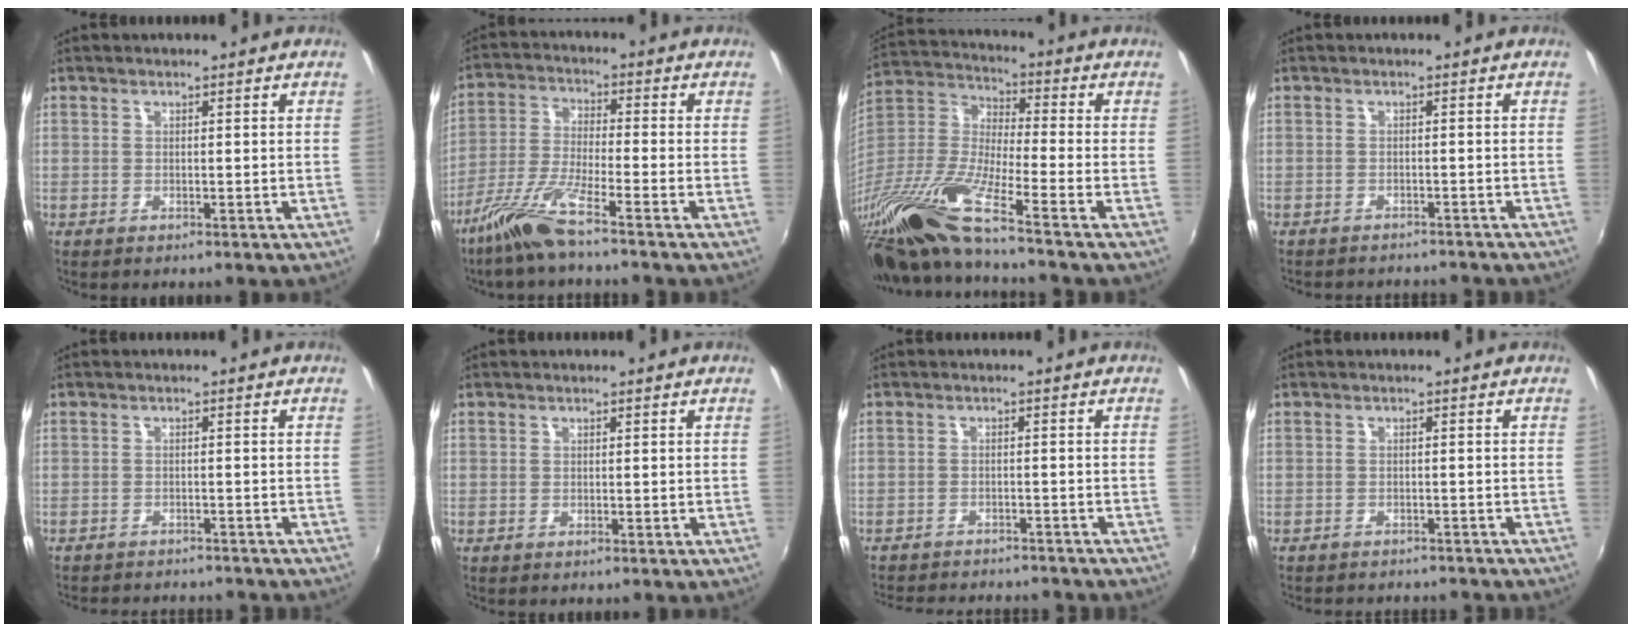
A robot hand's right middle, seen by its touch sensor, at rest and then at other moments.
{"total": 8.6, "force": [-6.3, -0.4, 5.9], "torque": [-0.127, -0.010, -0.124]}
{"total": 19.7, "force": [-15.0, 0.0, 12.8], "torque": [-0.249, -0.040, -0.294]}
{"total": 6.5, "force": [-6.0, 1.7, 1.9], "torque": [-0.047, -0.013, -0.082]}
{"total": 8.9, "force": [-8.1, 2.1, 2.8], "torque": [-0.069, -0.014, -0.114]}
{"total": 0.0}
{"total": 12.6, "force": [-11.3, 3.2, 4.5], "torque": [-0.101, -0.015, -0.158]}
{"total": 7.1, "force": [-6.5, 1.8, 2.1], "torque": [-0.053, -0.013, -0.089]}